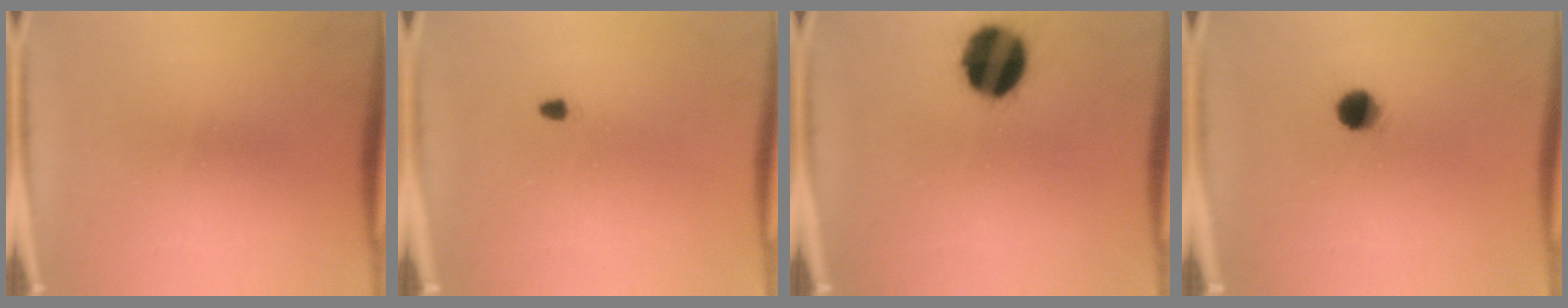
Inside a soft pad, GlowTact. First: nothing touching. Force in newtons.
{"total": 0.8}
{"total": 14.7}
{"total": 4.8}